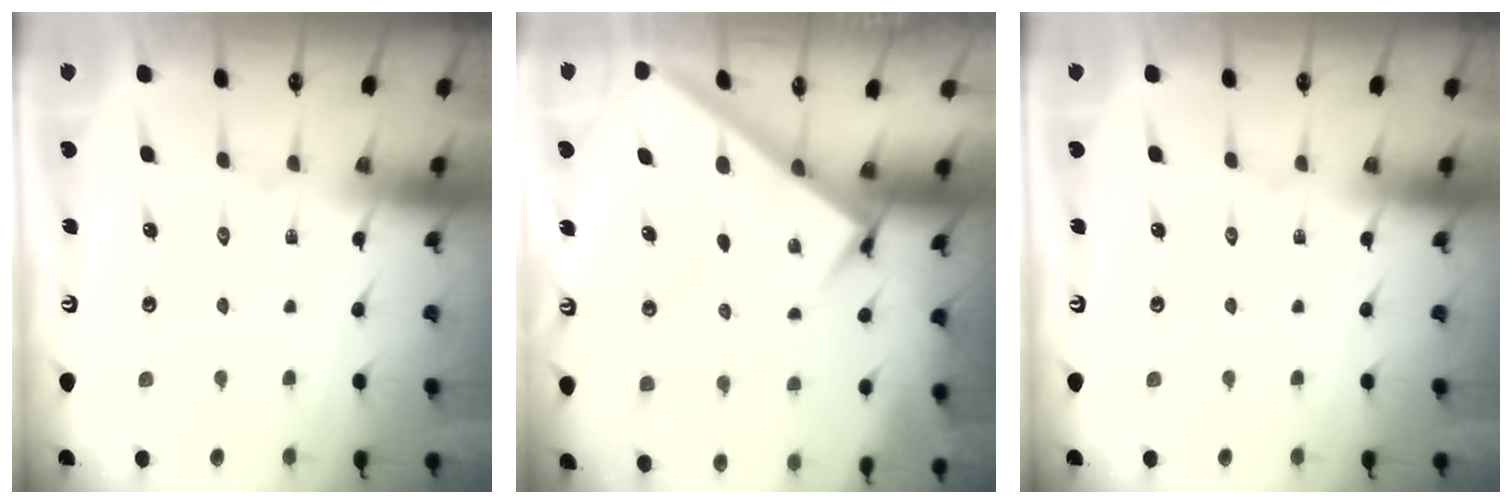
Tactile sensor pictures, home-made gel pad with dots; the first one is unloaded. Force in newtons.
{"total": 2.9, "press": 2.9, "slide": 0.2}
{"total": 0.0}